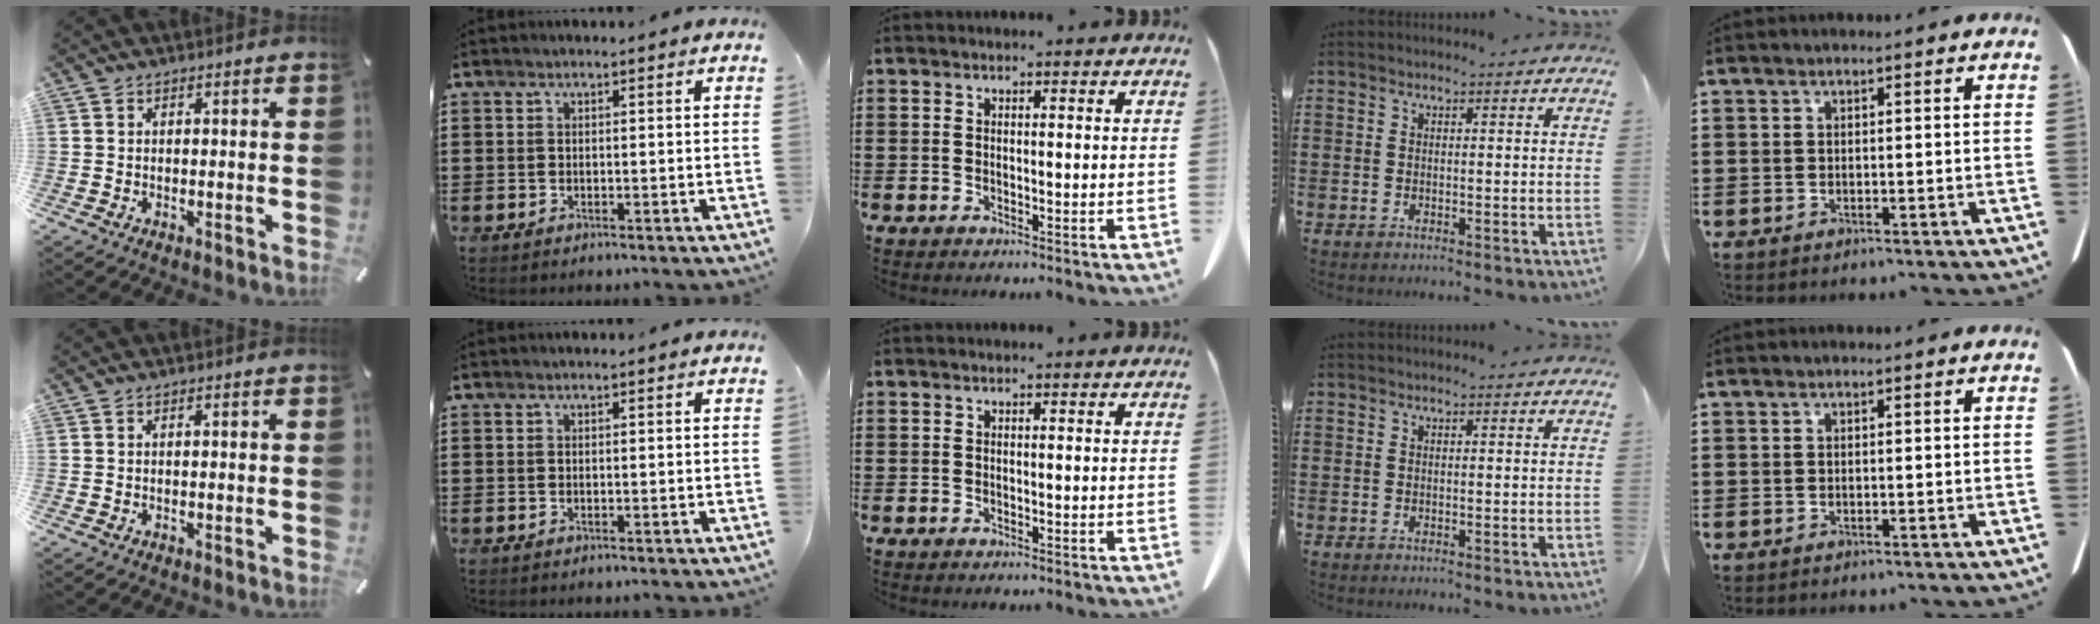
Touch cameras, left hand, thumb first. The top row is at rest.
{}